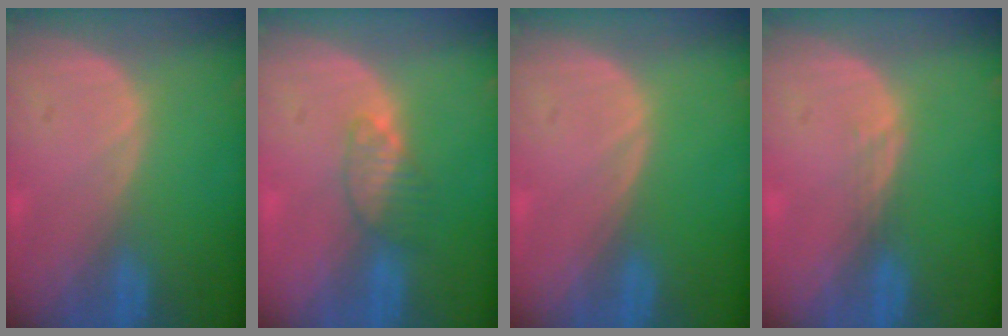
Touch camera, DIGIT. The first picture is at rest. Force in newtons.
{"total": 3.4, "press": 3.2, "slide": 1.1}
{"total": 0.0}
{"total": 1.1, "press": 0.9, "slide": 0.7}